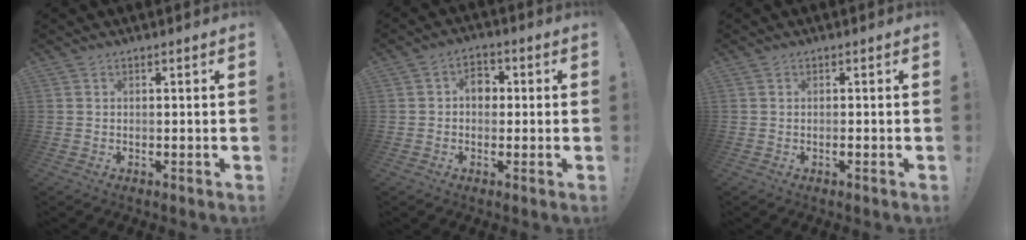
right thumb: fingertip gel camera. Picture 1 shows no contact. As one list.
[{"total": 5.8, "force": [0.5, 4.6, 3.6], "torque": [-0.048, 0.005, 0.007]}, {"total": 0.7, "force": [-0.4, 0.1, 0.5], "torque": [-0.011, -0.001, -0.008]}]